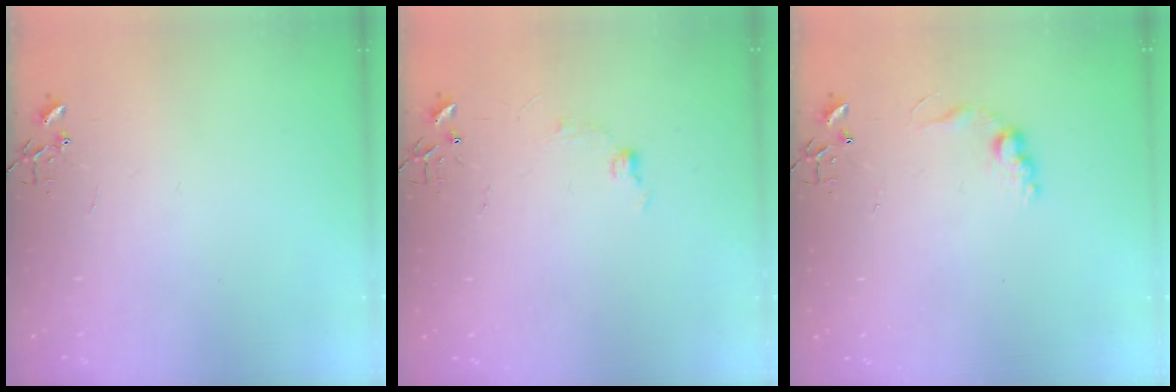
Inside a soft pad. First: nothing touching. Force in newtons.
{"total": 6.4, "press": 6.3, "slide": 0.9}
{"total": 8.6, "press": 8.6, "slide": 0.4}